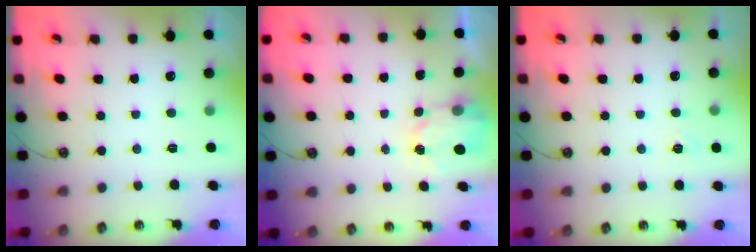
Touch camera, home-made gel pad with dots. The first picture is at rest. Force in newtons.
{"total": 2.7, "press": 2.6, "slide": 0.4}
{"total": 4.4, "press": 4.3, "slide": 0.4}